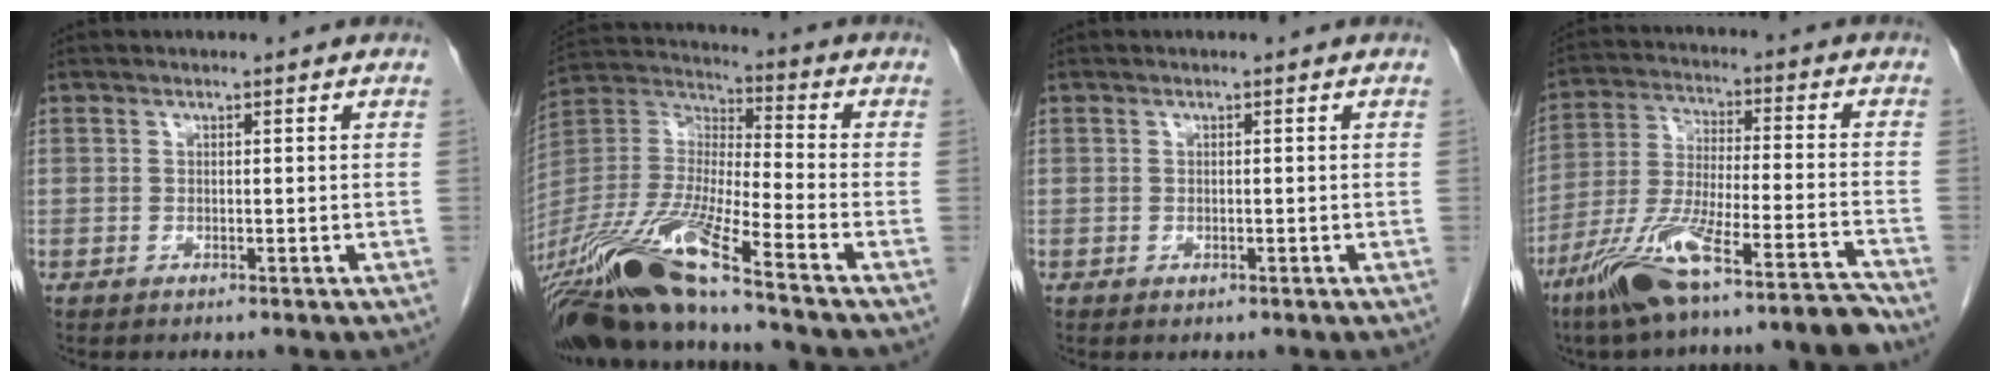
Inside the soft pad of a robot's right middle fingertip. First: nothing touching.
{"total": 18.7, "force": [-13.9, -0.1, 12.4], "torque": [-0.282, -0.025, -0.265]}
{"total": 0.5, "force": [0.2, 0.1, -0.4], "torque": [0.005, 0.000, 0.006]}
{"total": 15.8, "force": [-12.5, 0.2, 9.6], "torque": [-0.184, -0.006, -0.217]}